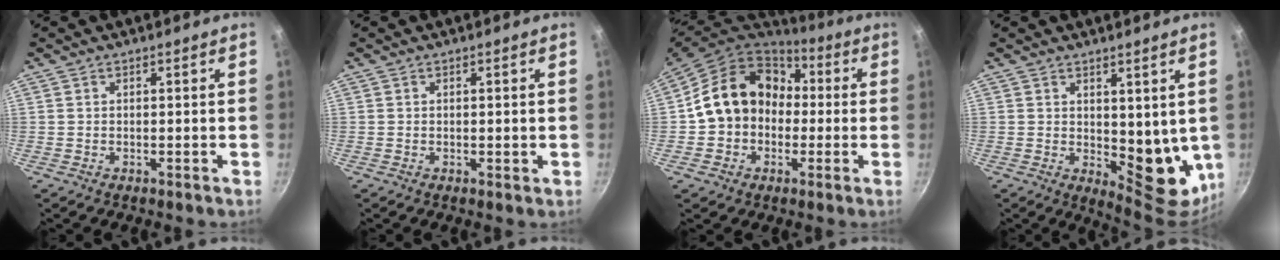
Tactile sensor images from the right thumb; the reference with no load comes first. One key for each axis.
{"total": 0.7, "fx": 0.1, "fy": 0.4, "fz": 0.6, "tx": -0.007, "ty": 0.000, "tz": 0.001}
{"total": 17.7, "fx": 0.7, "fy": 14.7, "fz": 9.9, "tx": -0.145, "ty": 0.050, "tz": 0.004}
{"total": 11.1, "fx": 1.6, "fy": 5.9, "fz": 9.2, "tx": -0.088, "ty": -0.032, "tz": 0.038}